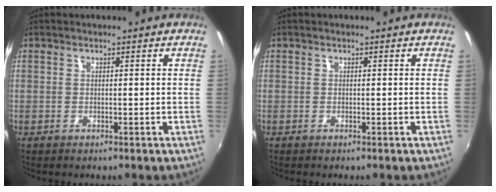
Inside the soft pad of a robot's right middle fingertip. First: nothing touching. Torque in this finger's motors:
{"motor_torque": [-0.05, 0.06, -0.02, 0.00]}